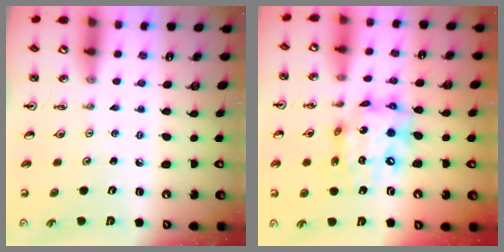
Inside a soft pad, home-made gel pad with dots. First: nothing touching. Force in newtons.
{"total": 14.3, "press": 14.2, "slide": 1.5}